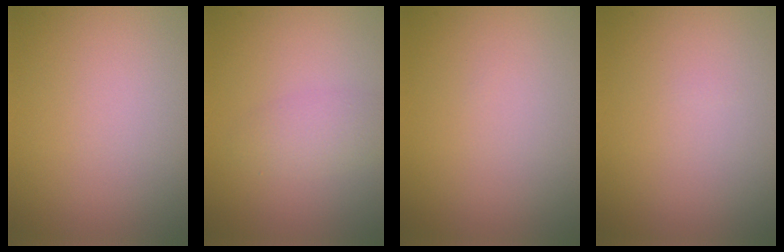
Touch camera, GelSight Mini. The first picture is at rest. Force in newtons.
{"total": 2.2, "press": 2.2, "slide": 0.1}
{"total": 0.0}
{"total": 0.0}